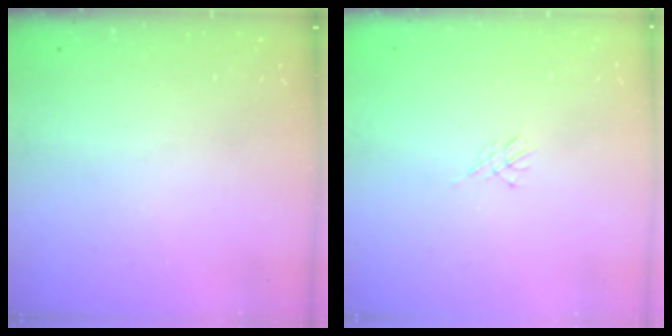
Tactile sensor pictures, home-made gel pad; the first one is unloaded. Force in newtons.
{"total": 3.0, "press": 2.9, "slide": 0.6}